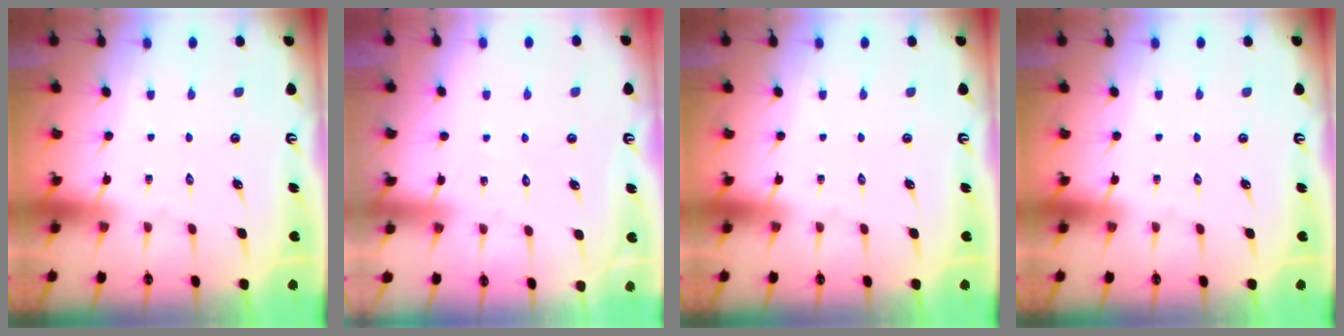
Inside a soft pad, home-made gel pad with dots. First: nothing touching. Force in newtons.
{"total": 4.3, "press": 4.3, "slide": 0.4}
{"total": 0.0}
{"total": 0.0}